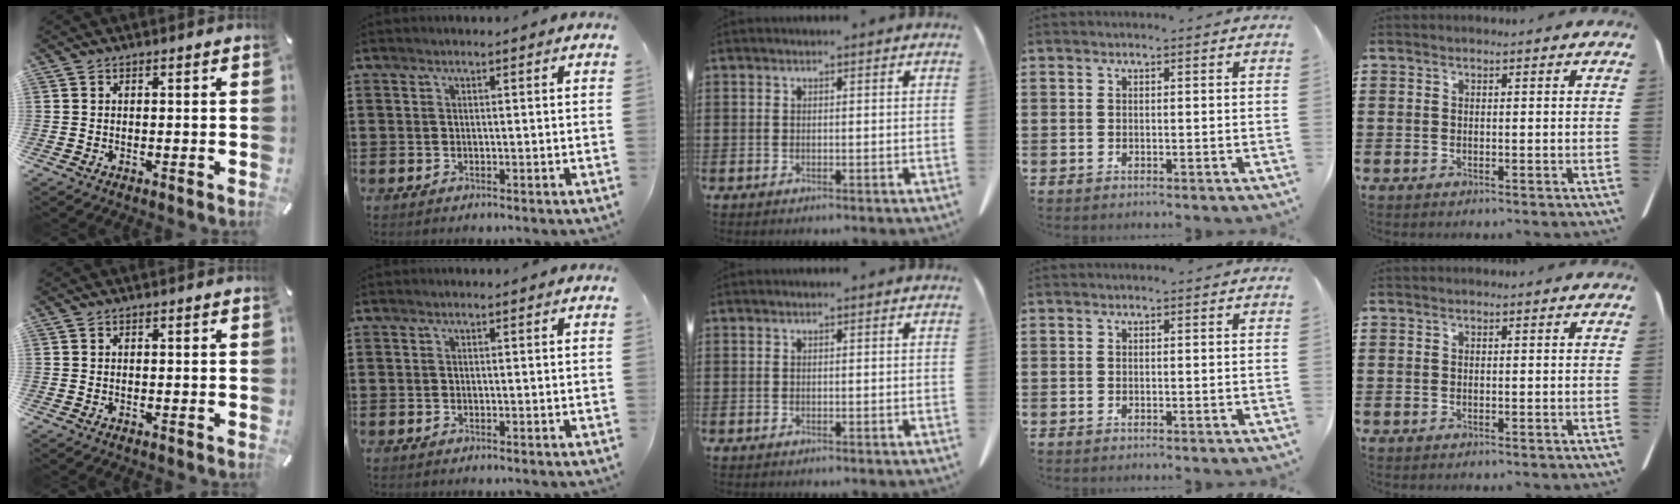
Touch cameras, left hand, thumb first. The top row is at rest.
{}